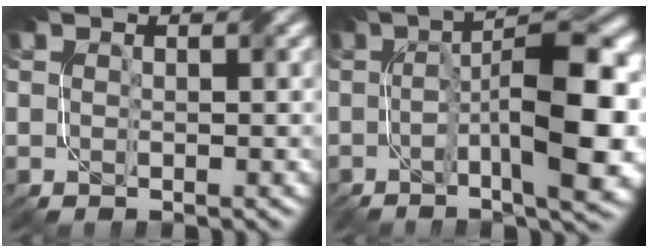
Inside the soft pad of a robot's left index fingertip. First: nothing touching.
{"total": 11.7, "force": [-1.2, 2.8, 11.3], "torque": [-0.169, 0.002, -0.017]}